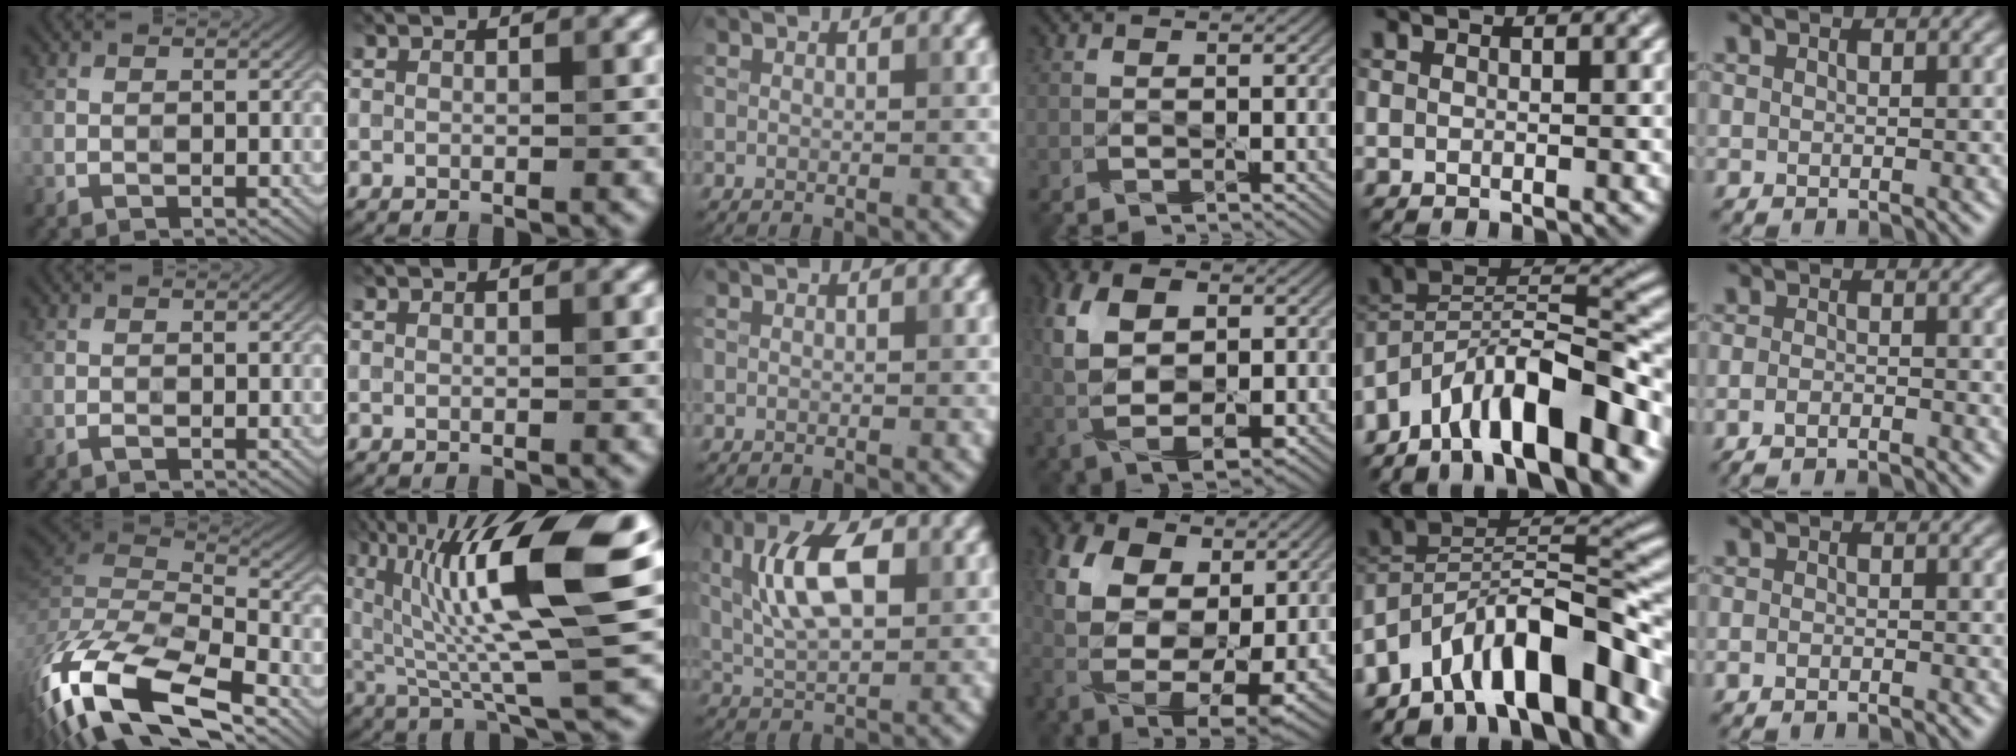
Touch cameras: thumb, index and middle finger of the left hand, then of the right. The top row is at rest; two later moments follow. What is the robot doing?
{"motion": "wipe", "object": "measuring cup"}